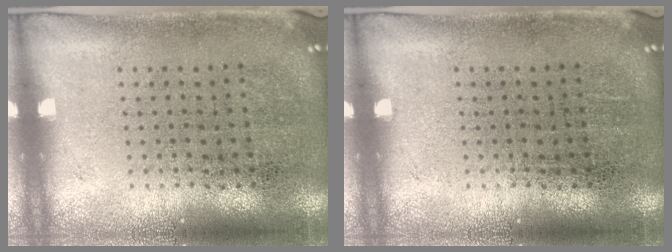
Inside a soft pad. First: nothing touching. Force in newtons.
{"total": 0.0}